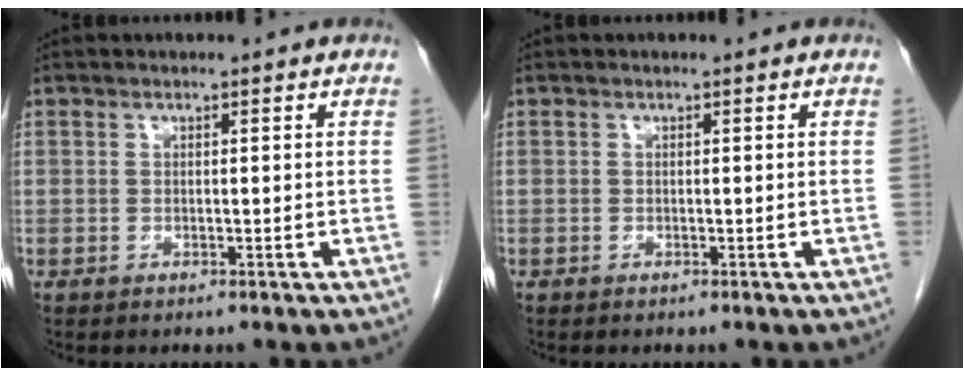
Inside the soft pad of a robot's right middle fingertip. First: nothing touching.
{"total": 0.0}